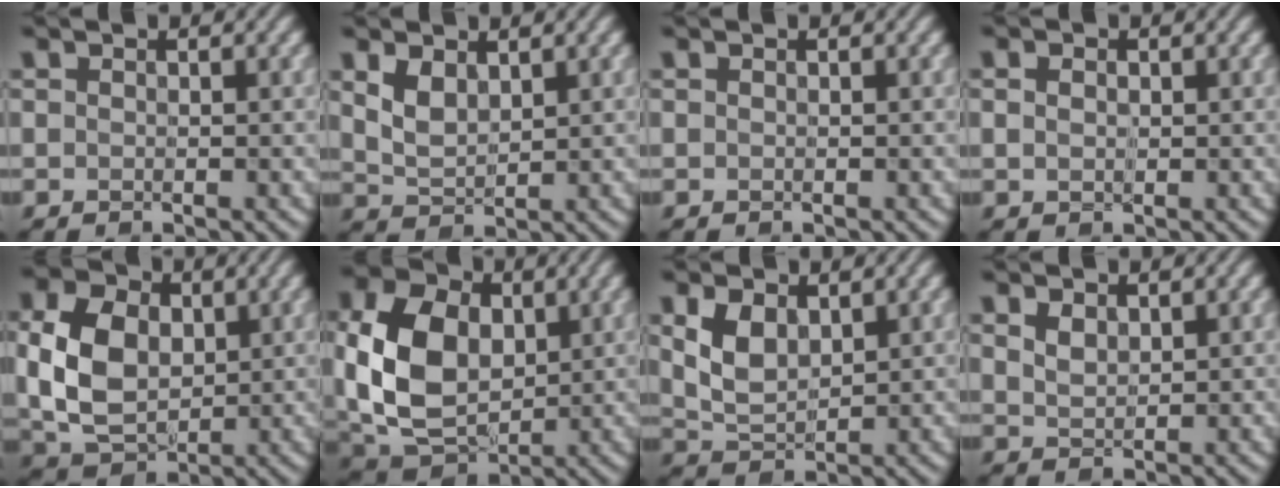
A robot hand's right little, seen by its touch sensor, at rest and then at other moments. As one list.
[{"total": 2.3, "force": [0.7, 1.4, 1.7], "torque": [-0.041, -0.007, 0.018]}, {"total": 0.0}, {"total": 0.7, "force": [-0.1, 0.6, 0.3], "torque": [-0.009, -0.001, 0.000]}, {"total": 8.5, "force": [0.2, 6.1, 5.9], "torque": [-0.145, 0.001, -0.003]}, {"total": 11.9, "force": [0.4, 8.8, 8.1], "torque": [-0.200, -0.004, 0.002]}, {"total": 3.5, "force": [0.7, 2.2, 2.7], "torque": [-0.062, -0.007, 0.018]}, {"total": 1.5, "force": [0.6, 0.9, 1.0], "torque": [-0.024, -0.004, 0.012]}]